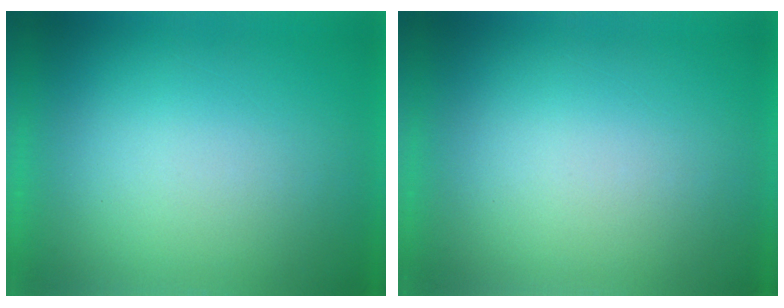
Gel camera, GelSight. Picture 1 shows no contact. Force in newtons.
{"total": 1.1}